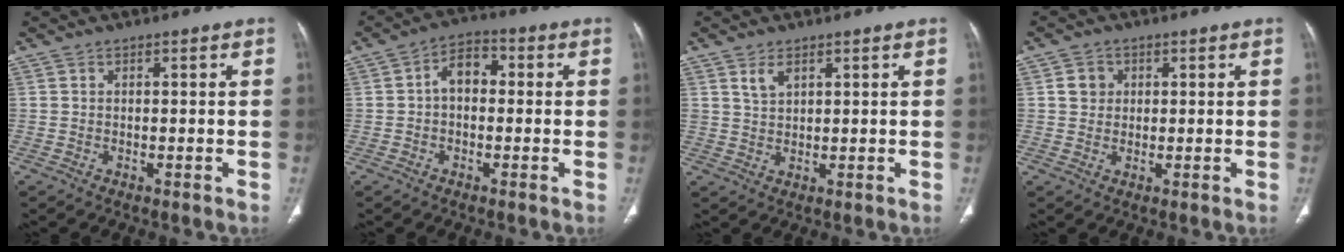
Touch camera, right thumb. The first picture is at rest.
{"total": 5.6, "force": [0.0, 3.9, 4.1], "torque": [-0.047, 0.023, -0.014]}
{"total": 3.0, "force": [1.8, 1.6, 1.8], "torque": [-0.030, -0.009, 0.040]}
{"total": 3.1, "force": [0.8, 2.8, 1.1], "torque": [-0.004, 0.000, 0.013]}